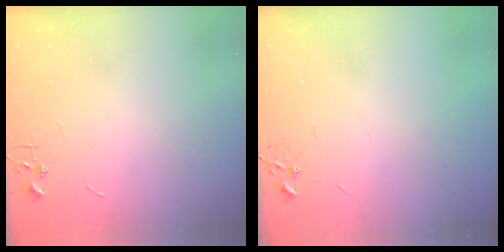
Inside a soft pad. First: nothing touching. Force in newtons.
{"total": 0.0}